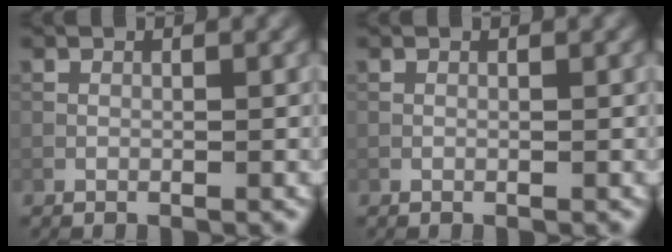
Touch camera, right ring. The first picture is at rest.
{"total": 0.0}